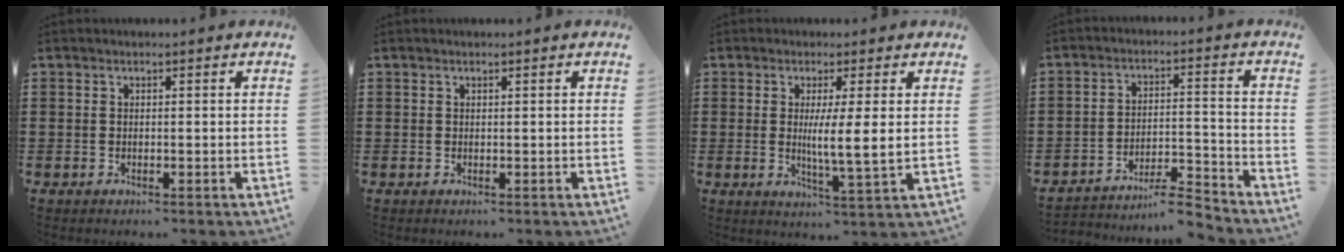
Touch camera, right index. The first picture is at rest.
{"total": 0.0}
{"total": 5.1, "force": [0.8, 0.0, 5.1], "torque": [-0.090, -0.010, 0.009]}
{"total": 6.5, "force": [-6.1, 0.9, 2.1], "torque": [-0.028, 0.010, -0.117]}